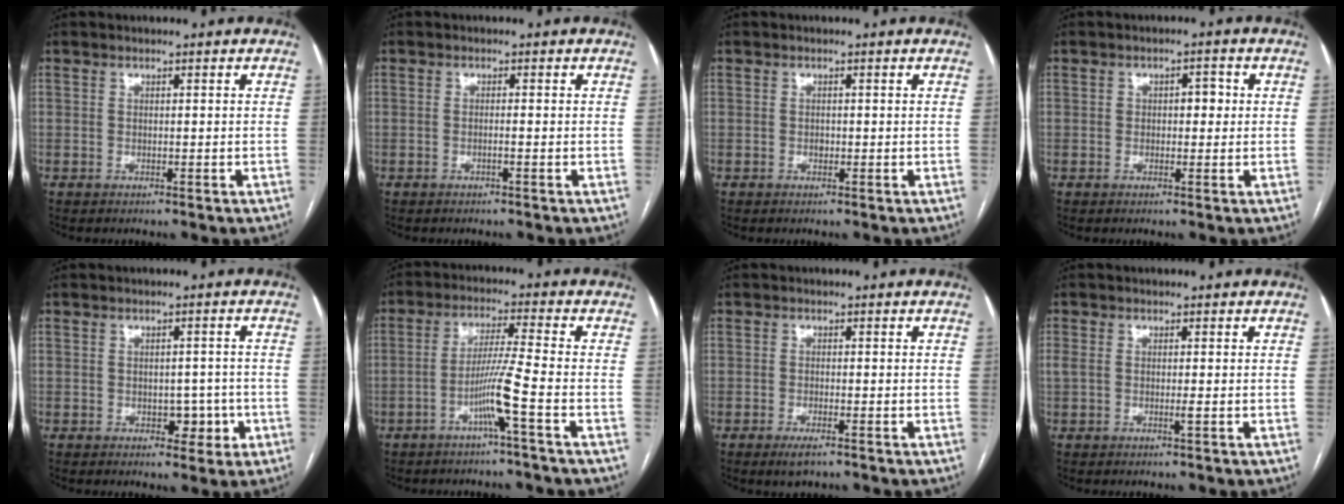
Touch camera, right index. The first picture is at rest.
{"total": 0.7, "force": [-0.4, -0.1, 0.6], "torque": [-0.009, 0.002, -0.005]}
{"total": 0.7, "force": [-0.2, 0.5, 0.4], "torque": [-0.007, 0.002, -0.003]}
{"total": 2.8, "force": [0.3, 1.6, 2.2], "torque": [-0.031, 0.016, 0.005]}
{"total": 3.6, "force": [-1.1, 2.5, 2.4], "torque": [-0.021, 0.011, -0.007]}
{"total": 6.5, "force": [-2.9, -1.6, 5.6], "torque": [-0.109, 0.003, -0.057]}
{"total": 2.8, "force": [-1.9, 0.6, 2.0], "torque": [-0.036, -0.004, -0.029]}
{"total": 1.6, "force": [-0.2, 0.4, 1.5], "torque": [-0.037, 0.003, 0.002]}